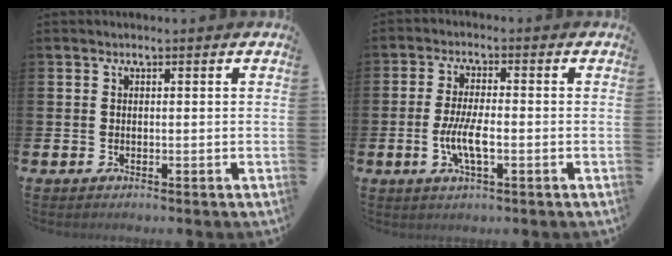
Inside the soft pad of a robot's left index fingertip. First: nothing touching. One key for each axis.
{"total": 5.0, "fx": -1.2, "fy": 1.6, "fz": 4.6, "tx": -0.083, "ty": -0.003, "tz": -0.026}